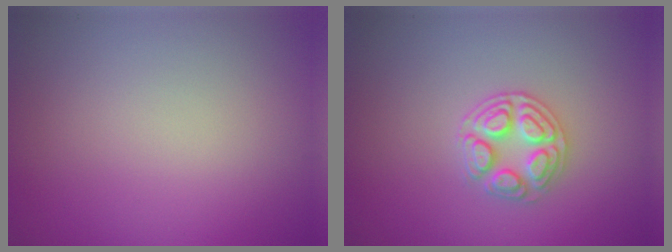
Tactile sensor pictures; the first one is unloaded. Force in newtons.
{"total": 2.8, "press": 2.7, "slide": 0.9}